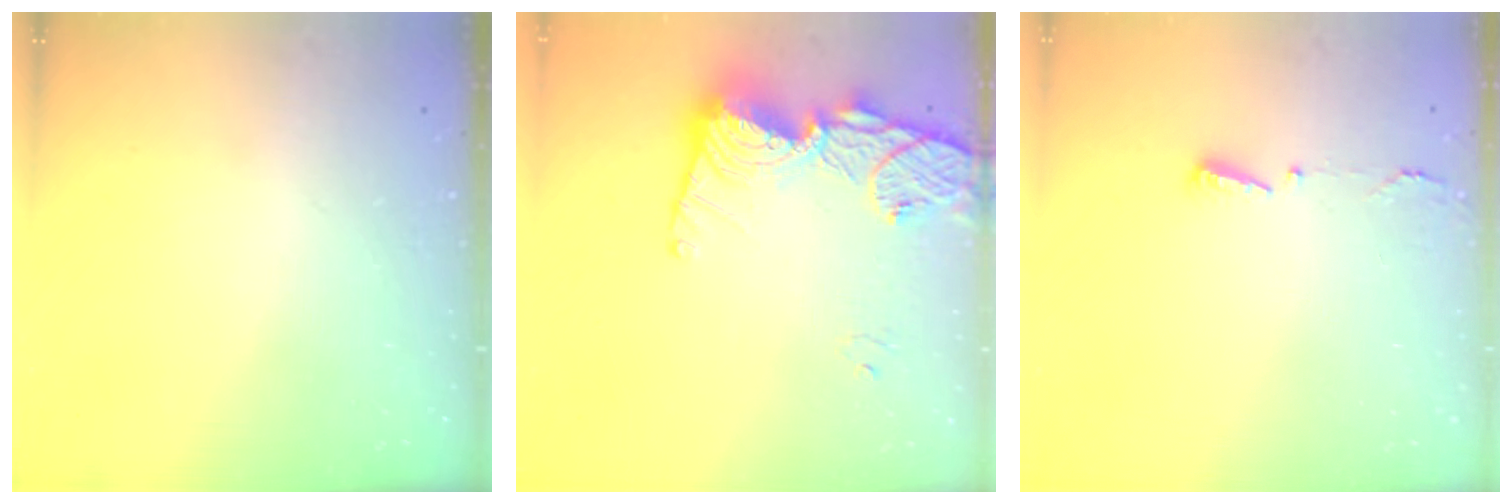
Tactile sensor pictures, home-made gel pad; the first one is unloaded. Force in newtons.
{"total": 17.4, "press": 17.3, "slide": 1.4}
{"total": 2.9, "press": 2.8, "slide": 0.6}